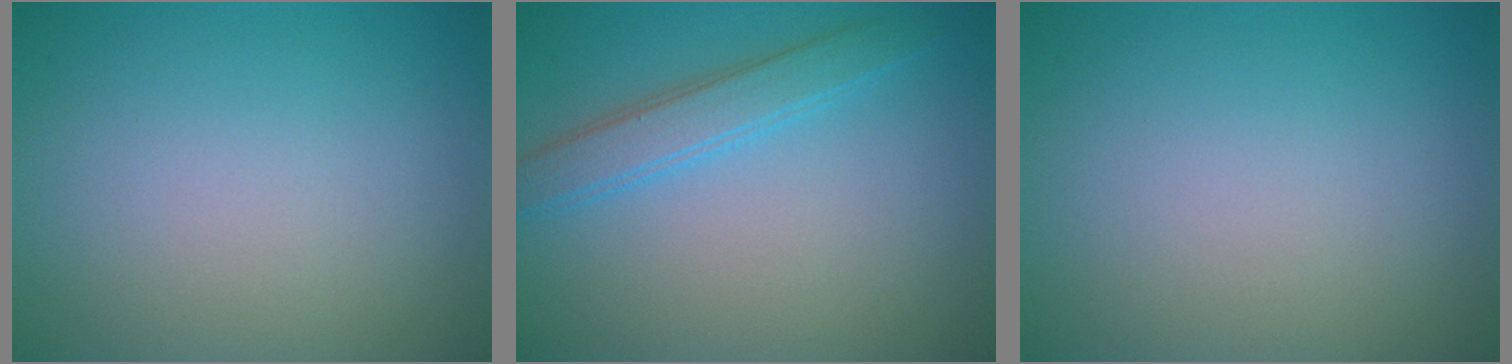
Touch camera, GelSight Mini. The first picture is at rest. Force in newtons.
{"total": 2.9, "press": 2.9, "slide": 0.0}
{"total": 0.0}